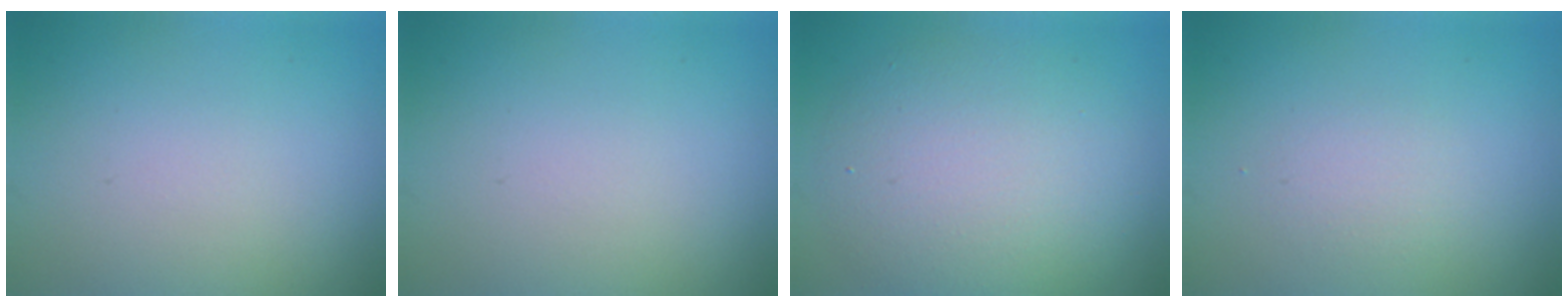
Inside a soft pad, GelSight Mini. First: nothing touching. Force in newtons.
{"total": 0.0}
{"total": 6.6, "press": 6.6, "slide": 0.4}
{"total": 1.2, "press": 1.2, "slide": 0.1}